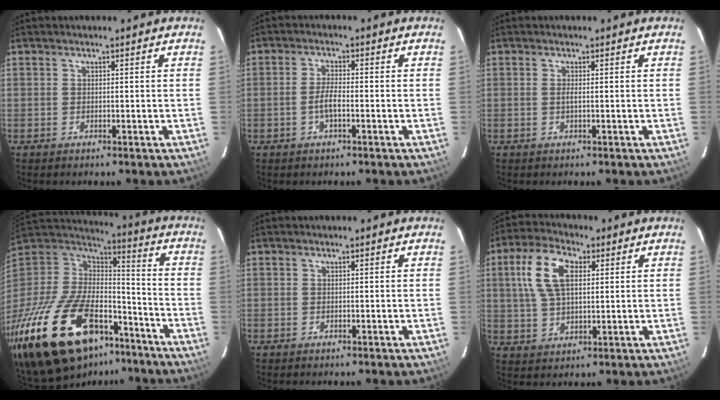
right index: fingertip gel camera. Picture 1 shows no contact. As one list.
[{"total": 3.0, "force": [-1.1, 0.7, 2.7], "torque": [-0.054, 0.000, -0.021]}, {"total": 0.7, "force": [-0.1, -0.2, 0.7], "torque": [-0.014, 0.000, -0.003]}, {"total": 36.5, "force": [-23.2, 17.3, 22.3], "torque": [-0.463, -0.029, -0.361]}, {"total": 0.0}, {"total": 10.9, "force": [3.1, 5.8, 8.7], "torque": [-0.176, 0.022, 0.060]}]